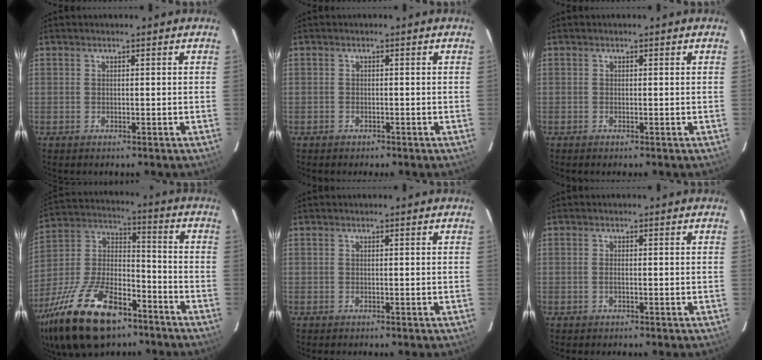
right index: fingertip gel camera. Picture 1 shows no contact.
{"total": 1.3, "force": [-0.9, 1.0, 0.0], "torque": [-0.002, 0.004, -0.013]}
{"total": 0.0}
{"total": 24.7, "force": [-15.1, 11.4, 15.8], "torque": [-0.328, -0.011, -0.260]}
{"total": 0.0}
{"total": 0.8, "force": [-0.3, 0.3, 0.7], "torque": [-0.016, 0.001, -0.006]}